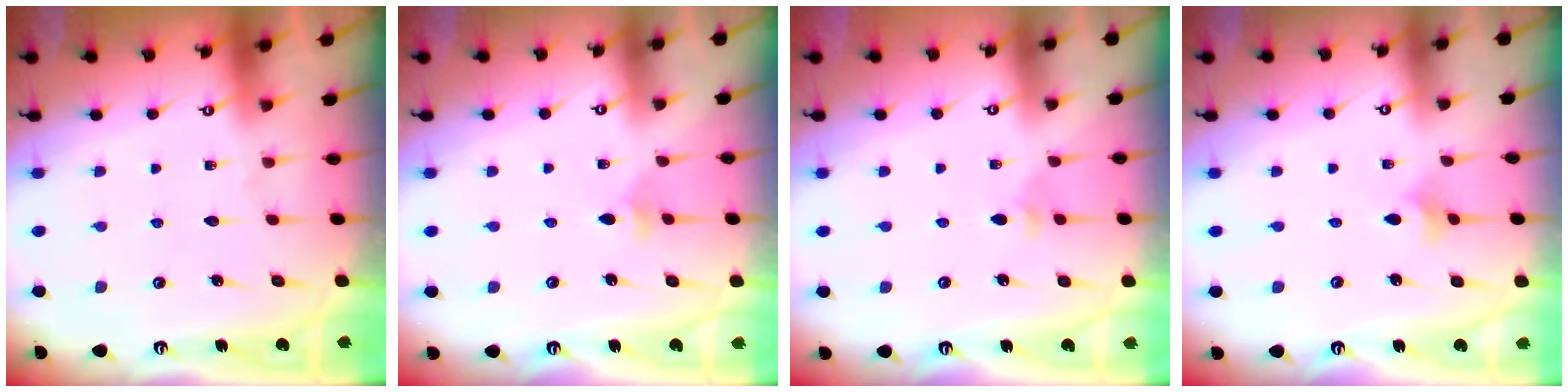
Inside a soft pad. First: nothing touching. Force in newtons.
{"total": 3.5, "press": 3.5, "slide": 0.7}
{"total": 3.2, "press": 3.2, "slide": 0.5}
{"total": 2.5, "press": 2.5, "slide": 0.6}